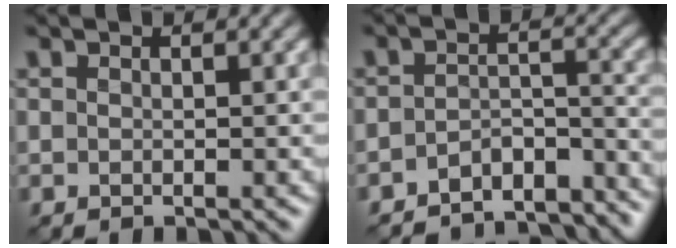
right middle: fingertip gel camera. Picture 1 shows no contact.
{"total": 7.4, "force": [-6.9, 2.0, 1.7], "torque": [-0.028, -0.015, -0.101]}